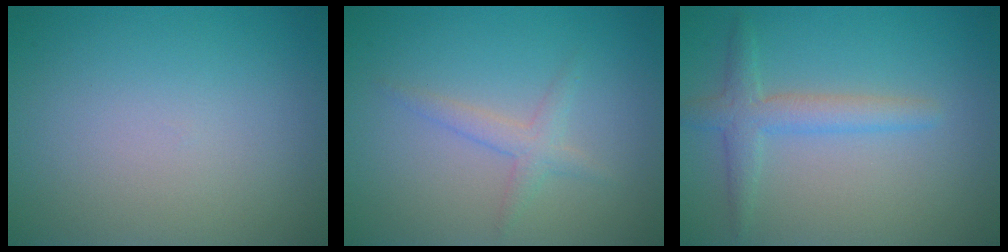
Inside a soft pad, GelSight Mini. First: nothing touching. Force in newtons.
{"total": 1.8, "press": 1.8, "slide": 0.0}
{"total": 2.8, "press": 2.8, "slide": 0.2}